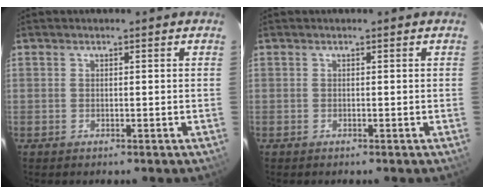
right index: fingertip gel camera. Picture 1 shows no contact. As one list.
[{"total": 0.0}]